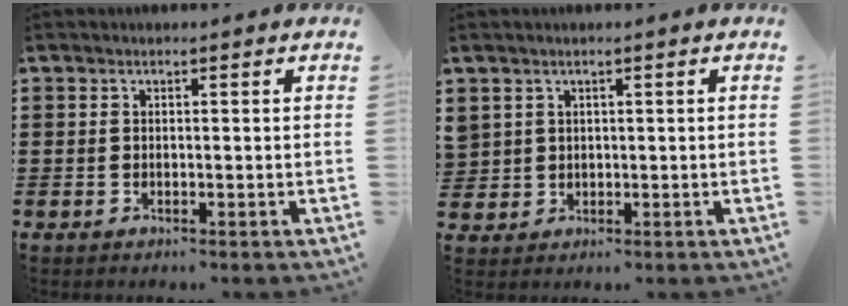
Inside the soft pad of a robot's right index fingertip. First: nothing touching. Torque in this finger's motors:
{"motor_torque": [0.25, 0.22, 0.19, 0.03]}